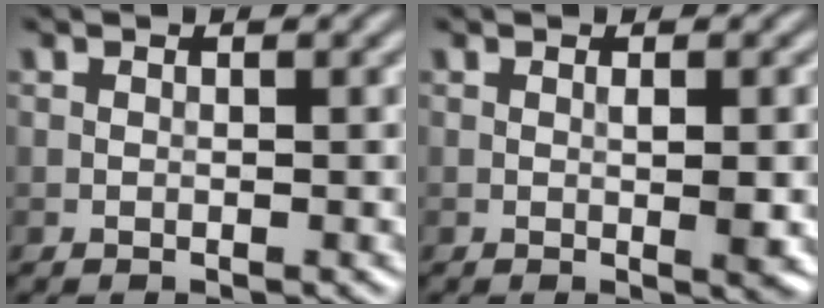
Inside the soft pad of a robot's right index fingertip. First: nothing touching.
{"total": 2.1, "force": [0.0, 0.3, 2.1], "torque": [-0.032, -0.002, 0.000]}